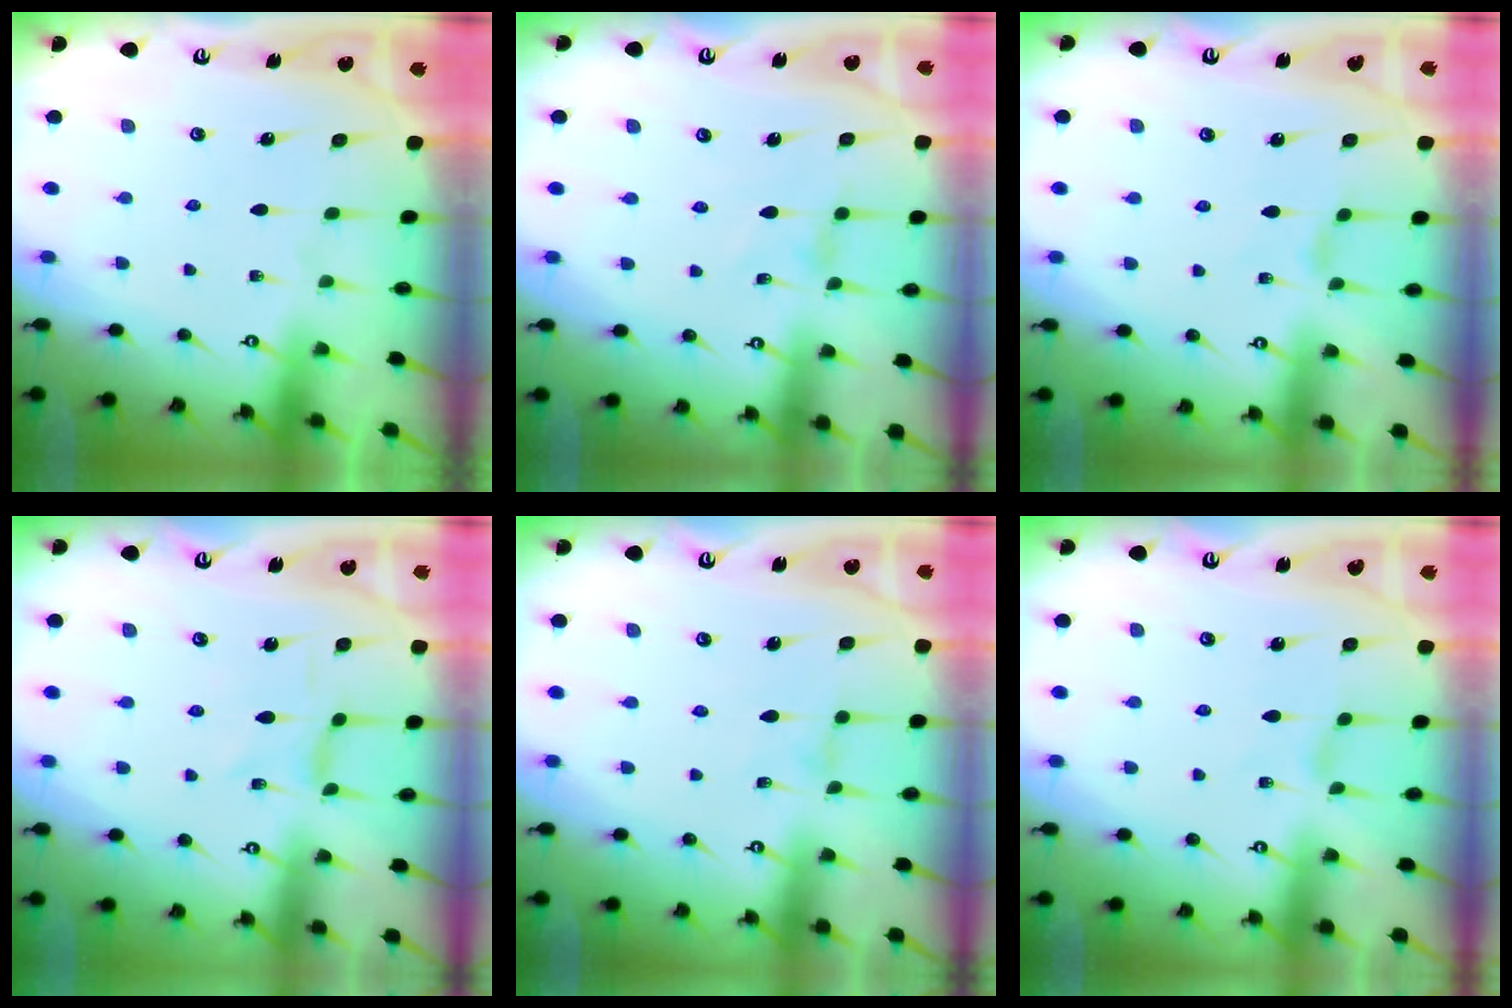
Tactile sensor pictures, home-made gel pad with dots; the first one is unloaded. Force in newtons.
{"total": 1.3, "press": 1.3, "slide": 0.3}
{"total": 0.0}
{"total": 0.0}
{"total": 0.0}
{"total": 0.0}